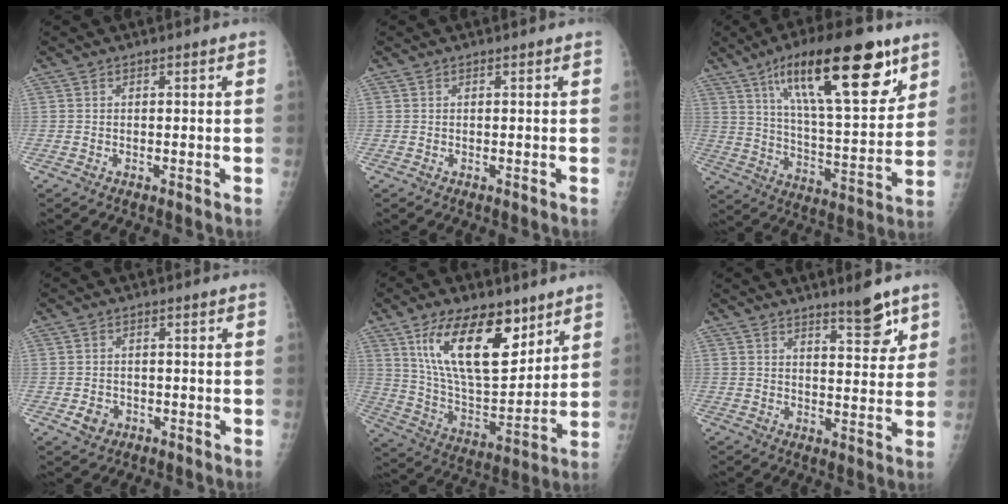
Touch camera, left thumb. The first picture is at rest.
{"total": 0.0}
{"total": 24.5, "force": [13.2, 7.7, 19.1], "torque": [-0.275, -0.042, 0.220]}
{"total": 3.3, "force": [-1.3, 2.7, 1.3], "torque": [-0.012, 0.005, -0.017]}
{"total": 19.9, "force": [10.6, 9.3, 14.1], "torque": [-0.202, -0.060, 0.196]}
{"total": 6.3, "force": [4.6, 1.8, 4.0], "torque": [-0.038, -0.033, 0.063]}